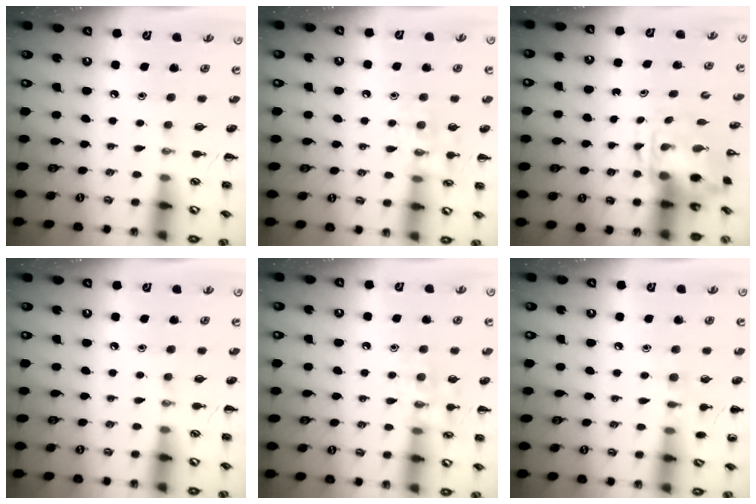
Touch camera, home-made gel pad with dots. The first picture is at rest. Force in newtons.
{"total": 10.1, "press": 10.1, "slide": 0.5}
{"total": 3.8, "press": 3.7, "slide": 0.9}
{"total": 0.0}
{"total": 10.1, "press": 10.1, "slide": 0.5}
{"total": 7.3, "press": 6.9, "slide": 2.3}